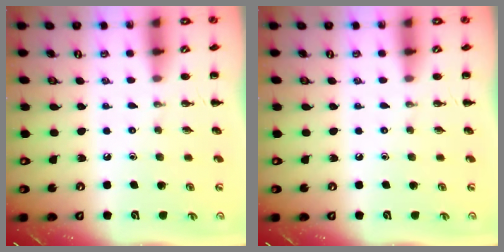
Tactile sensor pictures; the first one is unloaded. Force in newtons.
{"total": 0.0}